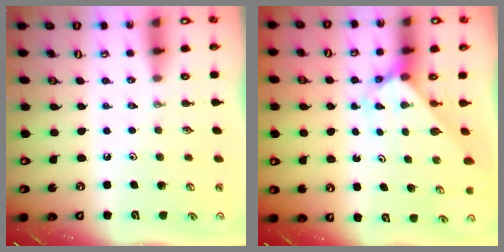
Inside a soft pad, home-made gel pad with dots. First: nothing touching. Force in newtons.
{"total": 2.1, "press": 2.1, "slide": 0.2}